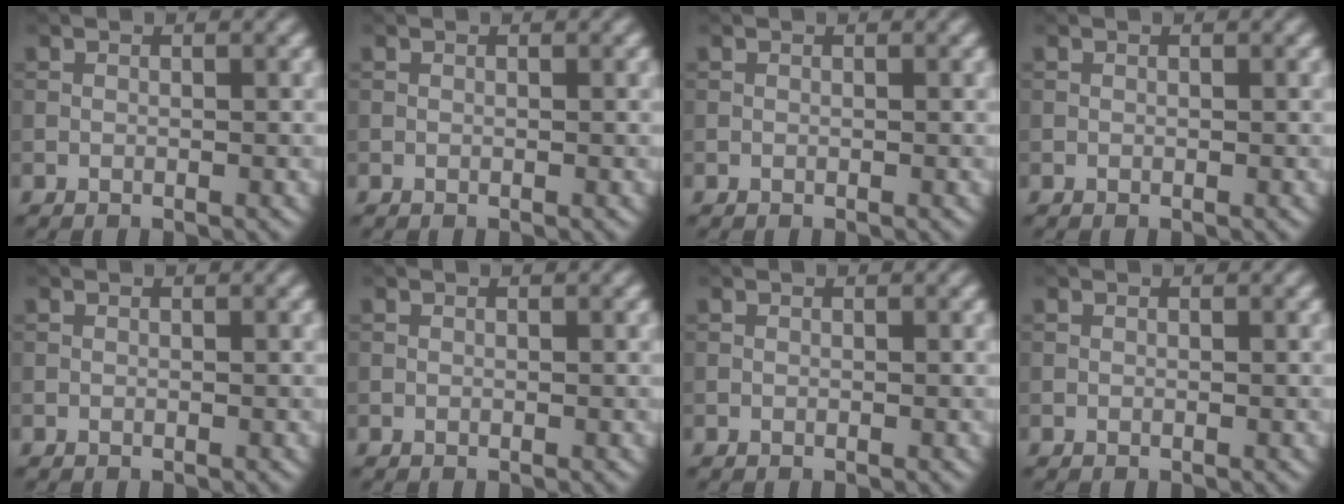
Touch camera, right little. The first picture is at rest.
{"total": 0.0}
{"total": 0.0}
{"total": 0.0}
{"total": 0.0}
{"total": 0.0}
{"total": 0.0}
{"total": 0.0}